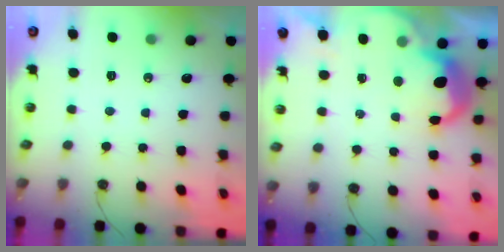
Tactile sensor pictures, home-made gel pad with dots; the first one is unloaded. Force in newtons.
{"total": 9.1, "press": 9.1, "slide": 0.8}